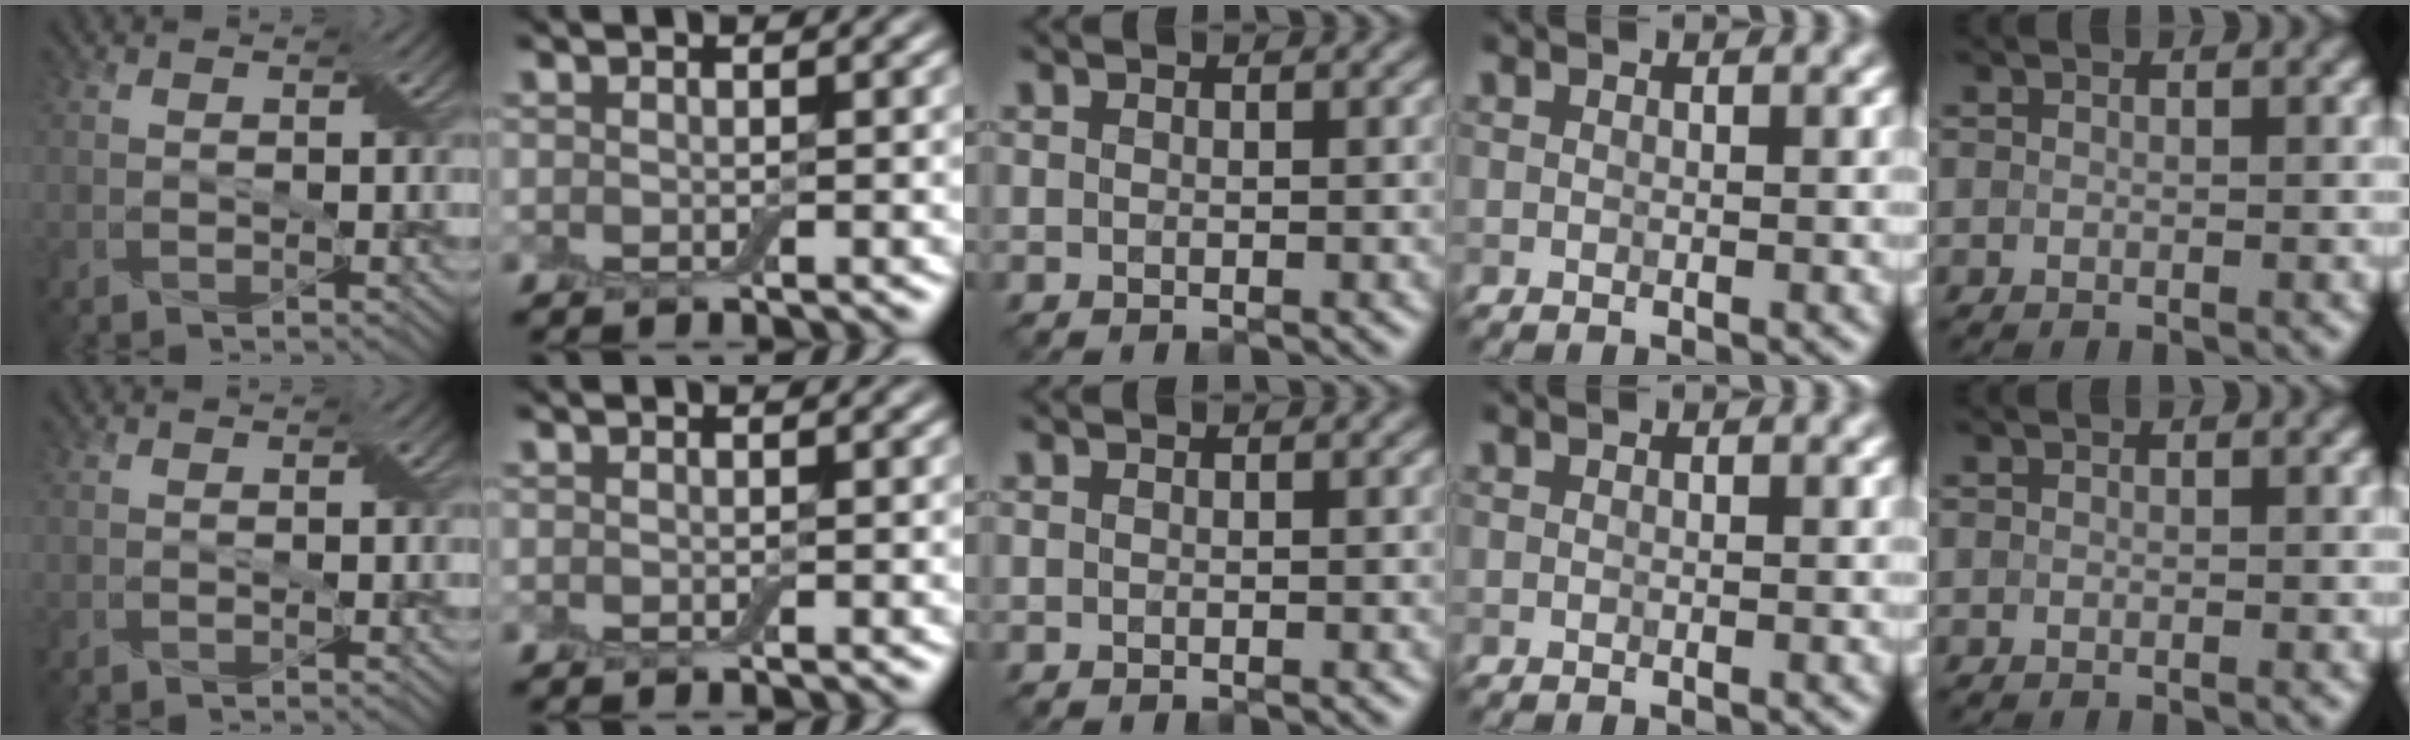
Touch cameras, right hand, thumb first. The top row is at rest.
{}